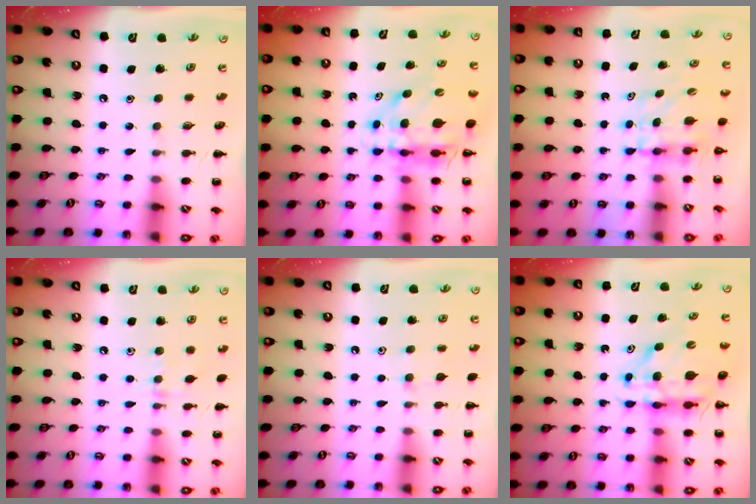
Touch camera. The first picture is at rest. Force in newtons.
{"total": 7.4, "press": 7.0, "slide": 2.2}
{"total": 4.6, "press": 4.6, "slide": 0.1}
{"total": 5.3, "press": 5.0, "slide": 1.7}
{"total": 5.5, "press": 5.1, "slide": 2.0}
{"total": 8.8, "press": 8.3, "slide": 3.0}